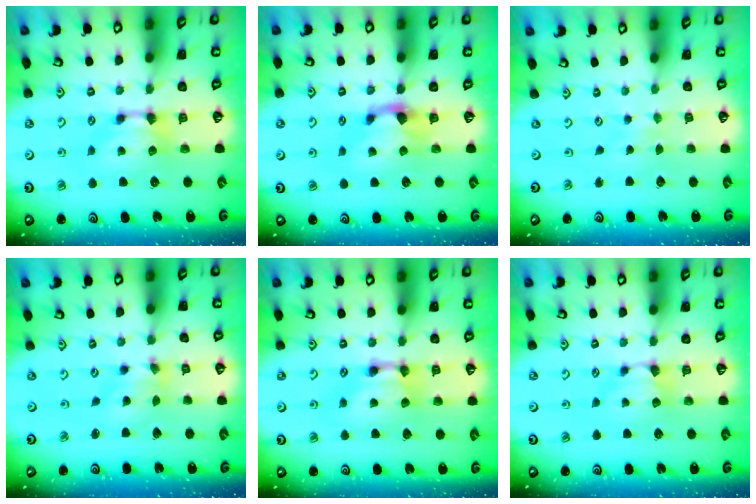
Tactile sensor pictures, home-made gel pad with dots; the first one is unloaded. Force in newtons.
{"total": 1.2, "press": 0.1, "slide": 1.2}
{"total": 4.2, "press": 4.2, "slide": 0.0}
{"total": 1.5, "press": 0.7, "slide": 1.3}
{"total": 2.0, "press": 2.0, "slide": 0.1}
{"total": 0.8, "press": 0.7, "slide": 0.2}